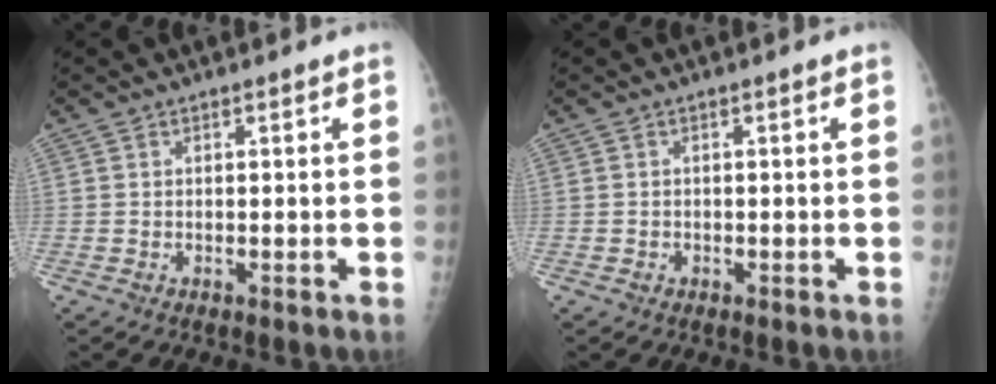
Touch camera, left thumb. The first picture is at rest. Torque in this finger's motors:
{"motor_torque": [-0.10, -0.02, 0.08, -0.04, -0.07]}